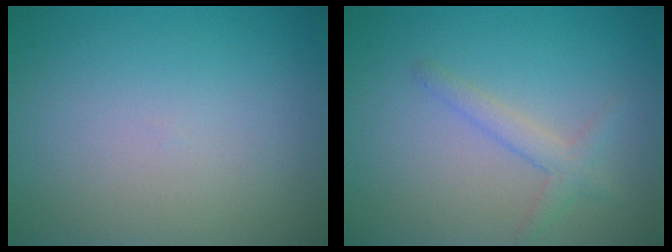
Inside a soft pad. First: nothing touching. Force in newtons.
{"total": 1.9, "press": 1.9, "slide": 0.1}